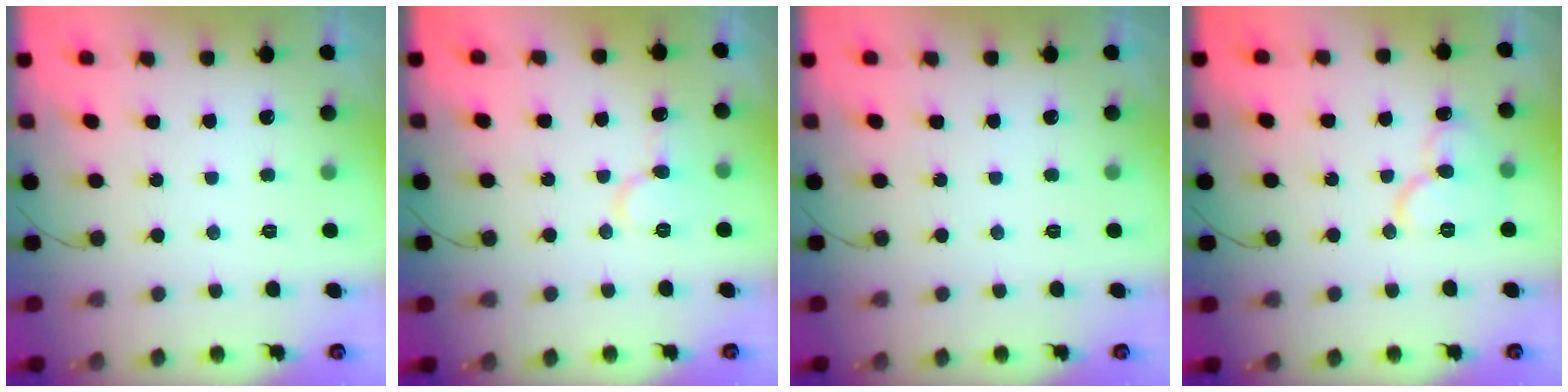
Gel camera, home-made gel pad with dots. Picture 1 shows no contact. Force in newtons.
{"total": 7.3, "press": 7.3, "slide": 1.0}
{"total": 0.0}
{"total": 9.7, "press": 9.6, "slide": 1.1}